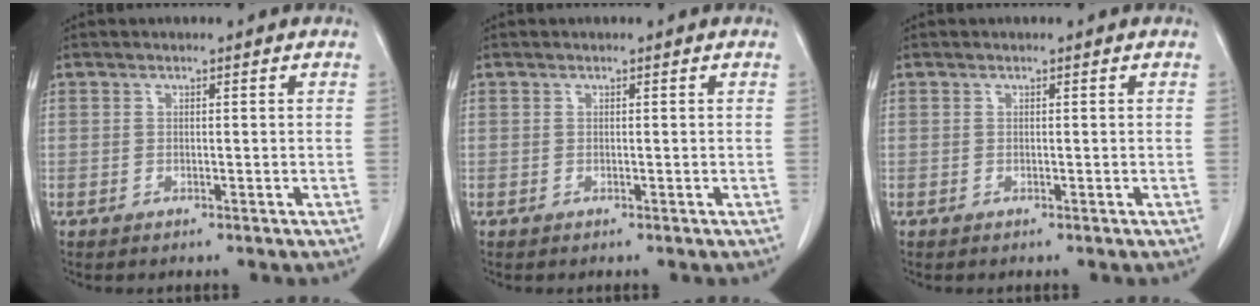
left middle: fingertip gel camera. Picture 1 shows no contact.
{"total": 0.0}
{"total": 0.0}